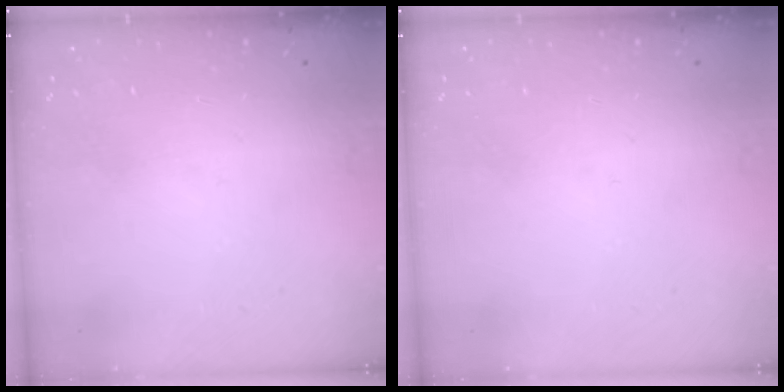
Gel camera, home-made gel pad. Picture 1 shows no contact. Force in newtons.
{"total": 0.0}